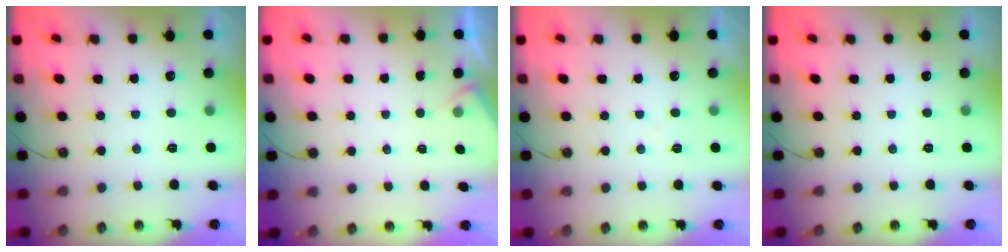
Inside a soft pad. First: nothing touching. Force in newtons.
{"total": 3.6, "press": 3.6, "slide": 0.4}
{"total": 3.5, "press": 3.4, "slide": 0.6}
{"total": 0.0}